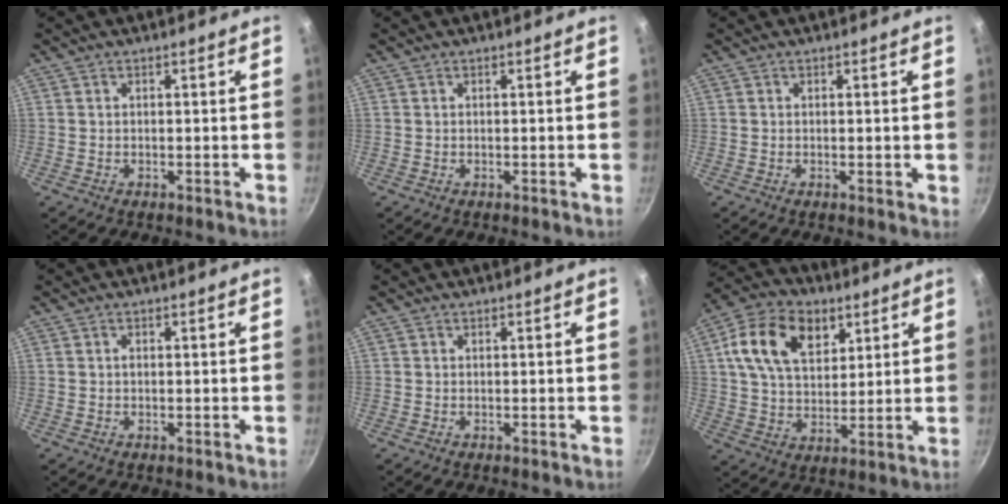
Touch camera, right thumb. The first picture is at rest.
{"total": 0.0}
{"total": 1.0, "force": [0.0, 0.3, 1.0], "torque": [-0.014, -0.002, -0.001]}
{"total": 0.5, "force": [0.0, 0.4, 0.4], "torque": [-0.005, 0.004, -0.001]}
{"total": 0.0}
{"total": 15.8, "force": [6.1, 10.3, 10.2], "torque": [-0.160, -0.007, 0.097]}